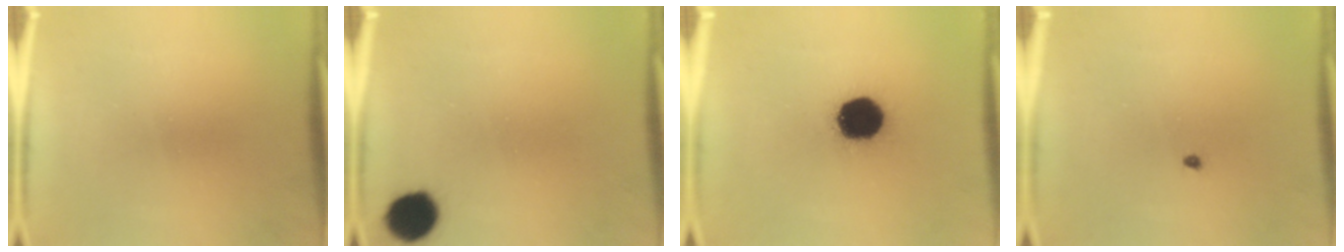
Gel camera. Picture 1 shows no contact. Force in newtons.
{"total": 9.9}
{"total": 16.2}
{"total": 0.6}